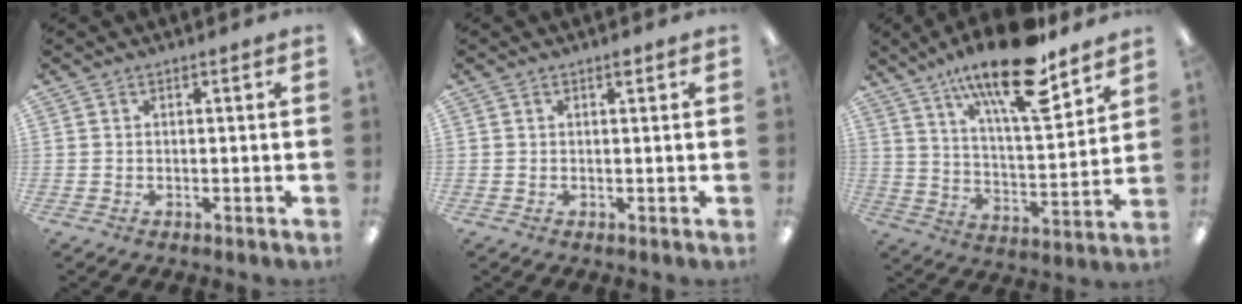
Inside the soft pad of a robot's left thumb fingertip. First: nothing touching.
{"total": 1.0, "force": [0.7, 0.3, 0.7], "torque": [-0.007, -0.002, 0.011]}
{"total": 20.6, "force": [14.4, 5.8, 13.6], "torque": [-0.219, -0.087, 0.236]}